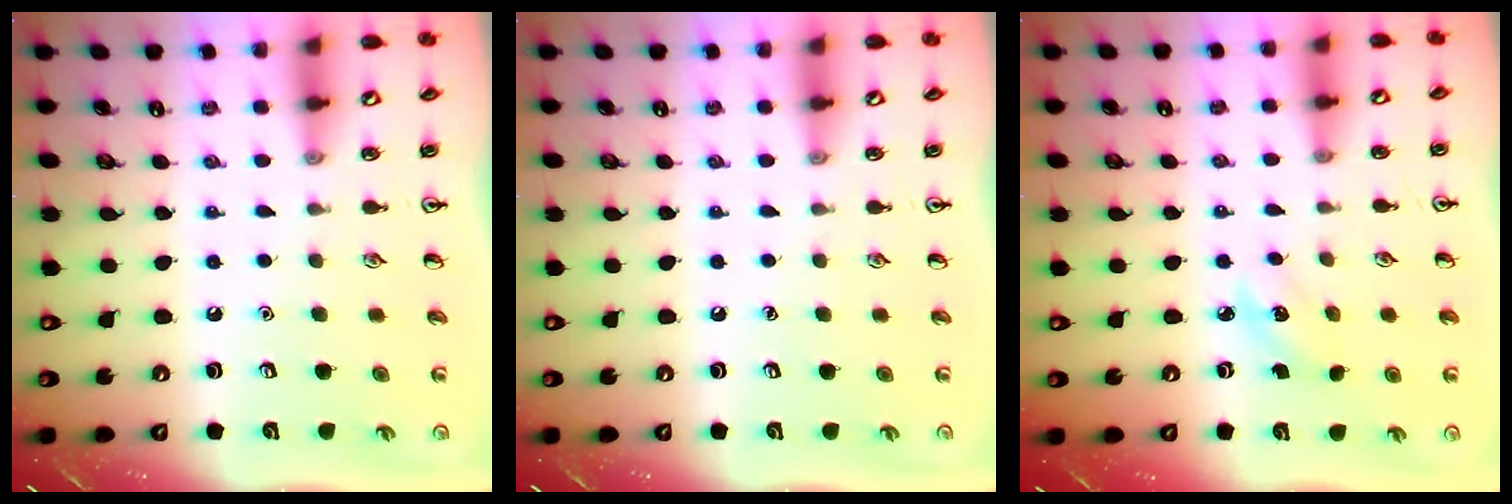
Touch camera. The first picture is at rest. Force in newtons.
{"total": 0.0}
{"total": 3.7, "press": 3.4, "slide": 1.3}